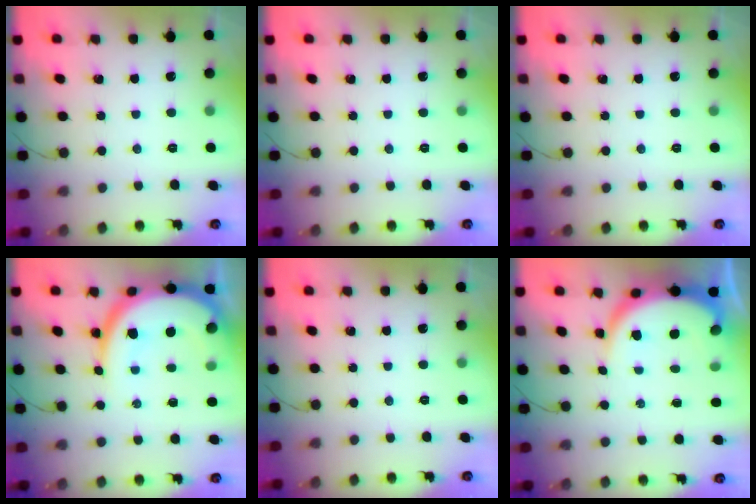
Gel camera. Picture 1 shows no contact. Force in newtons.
{"total": 0.0}
{"total": 0.0}
{"total": 16.6, "press": 16.5, "slide": 1.5}
{"total": 0.0}
{"total": 9.0, "press": 9.0, "slide": 1.0}